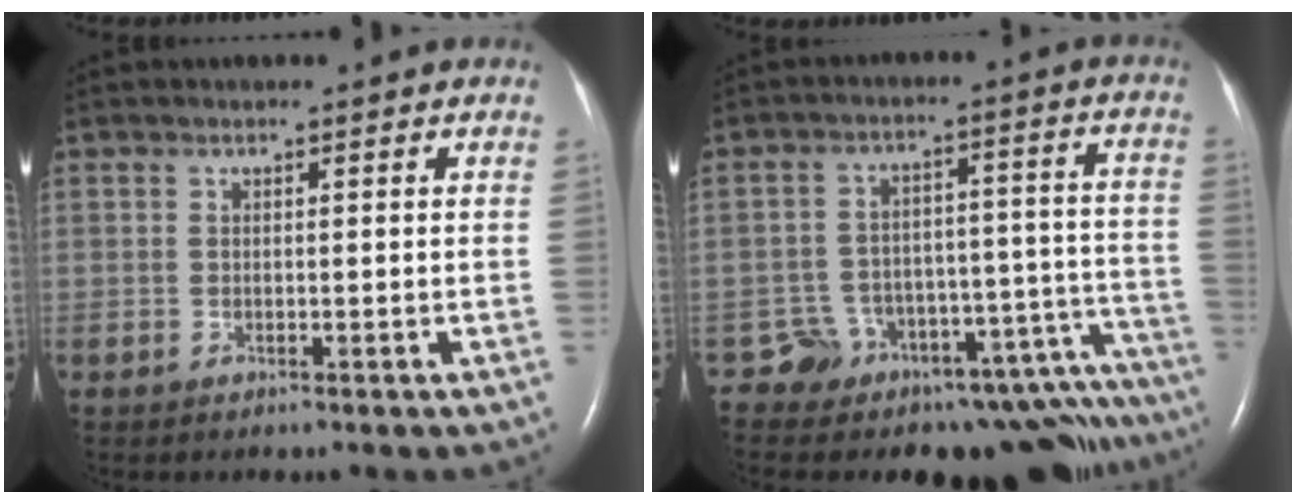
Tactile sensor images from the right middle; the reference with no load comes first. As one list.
[{"total": 15.9, "force": [-14.8, 4.3, 3.9], "torque": [0.020, 0.081, -0.190]}]